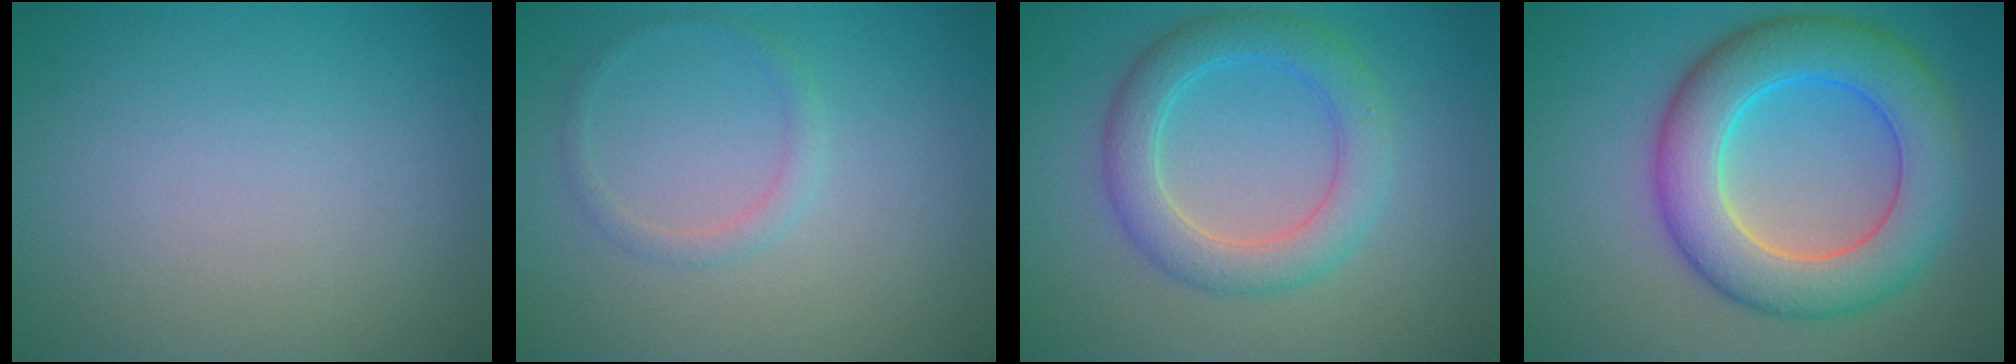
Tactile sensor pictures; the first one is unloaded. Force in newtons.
{"total": 1.3, "press": 1.3, "slide": 0.0}
{"total": 4.7, "press": 4.7, "slide": 0.1}
{"total": 9.0, "press": 9.0, "slide": 0.3}